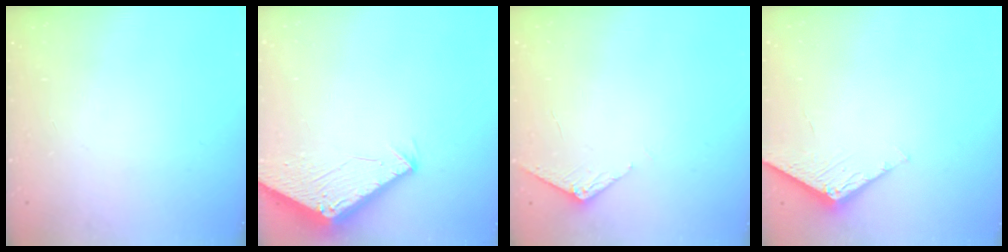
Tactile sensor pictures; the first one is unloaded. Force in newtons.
{"total": 2.8, "press": 2.8, "slide": 0.2}
{"total": 2.9, "press": 2.9, "slide": 0.3}
{"total": 3.6, "press": 3.6, "slide": 0.3}